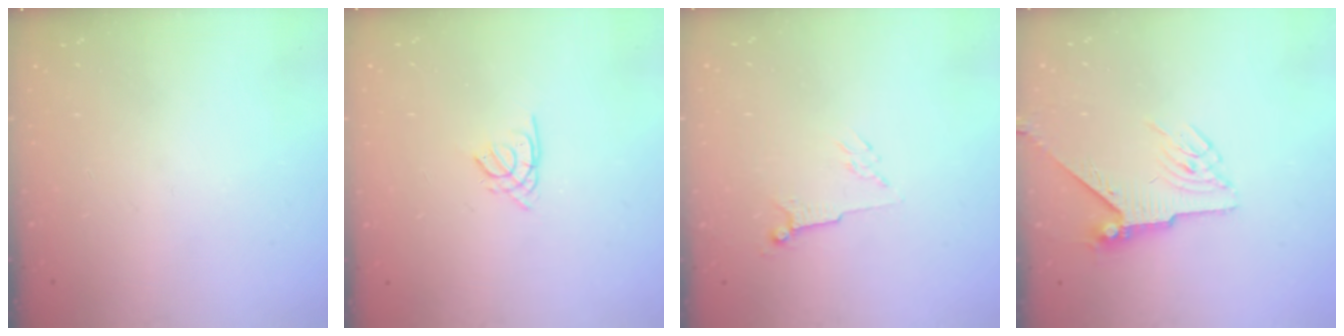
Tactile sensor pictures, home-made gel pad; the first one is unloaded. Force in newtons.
{"total": 1.3, "press": 1.3, "slide": 0.4}
{"total": 4.5, "press": 4.4, "slide": 1.0}
{"total": 6.0, "press": 6.0, "slide": 0.4}